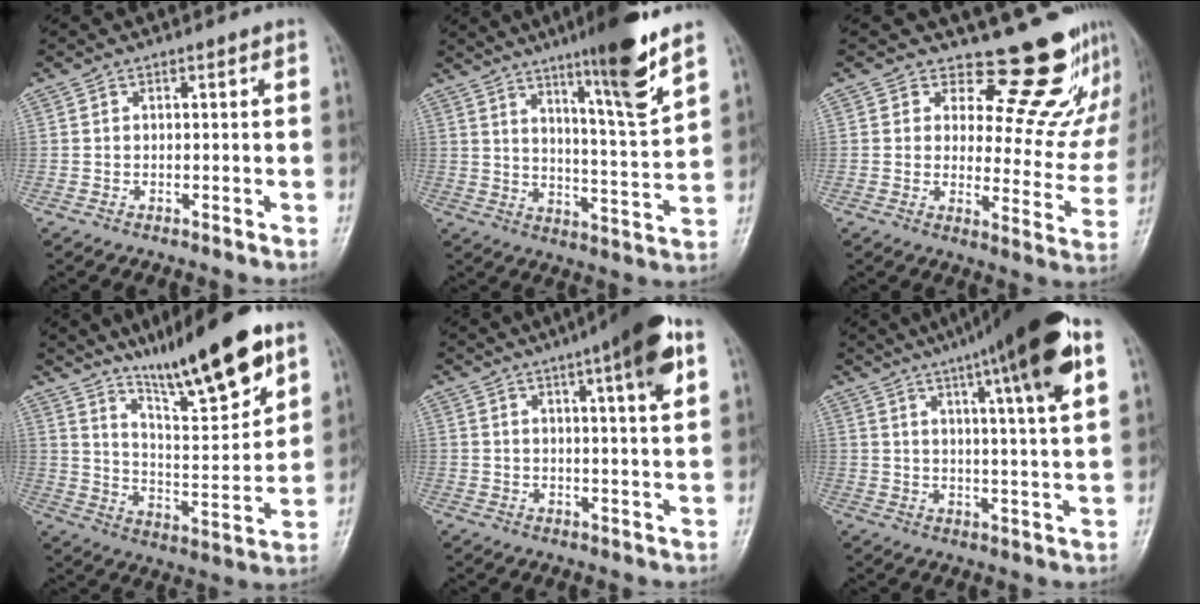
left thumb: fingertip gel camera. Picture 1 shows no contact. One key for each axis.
{"total": 14.1, "fx": 9.1, "fy": 0.7, "fz": 10.8, "tx": -0.158, "ty": -0.062, "tz": 0.145}
{"total": 15.6, "fx": 14.3, "fy": 5.7, "fz": 2.7, "tx": 0.026, "ty": -0.131, "tz": 0.162}
{"total": 18.9, "fx": 12.9, "fy": 3.4, "fz": 13.3, "tx": -0.184, "ty": -0.069, "tz": 0.218}
{"total": 12.5, "fx": 6.1, "fy": 1.7, "fz": 10.8, "tx": -0.148, "ty": -0.007, "tz": 0.079}
{"total": 19.9, "fx": 10.8, "fy": 2.3, "fz": 16.6, "tx": -0.243, "ty": -0.011, "tz": 0.150}